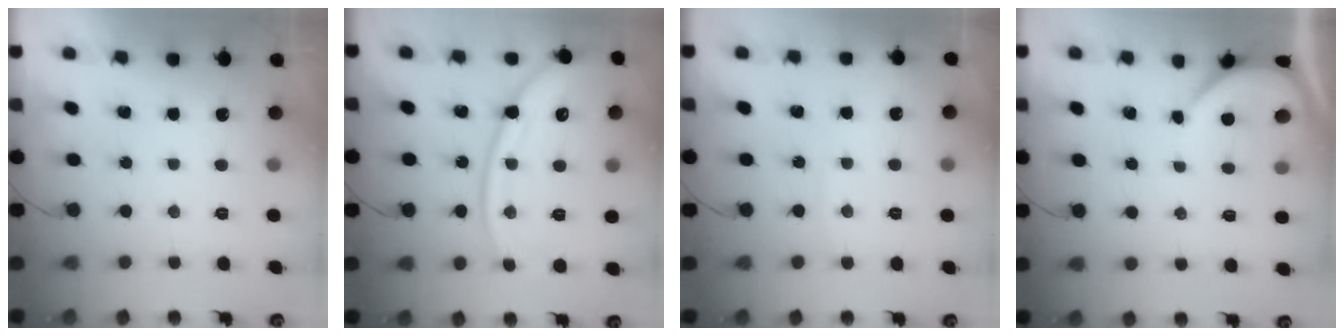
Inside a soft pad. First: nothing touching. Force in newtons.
{"total": 15.3, "press": 15.2, "slide": 1.4}
{"total": 3.5, "press": 3.4, "slide": 0.5}
{"total": 2.9, "press": 2.8, "slide": 0.3}